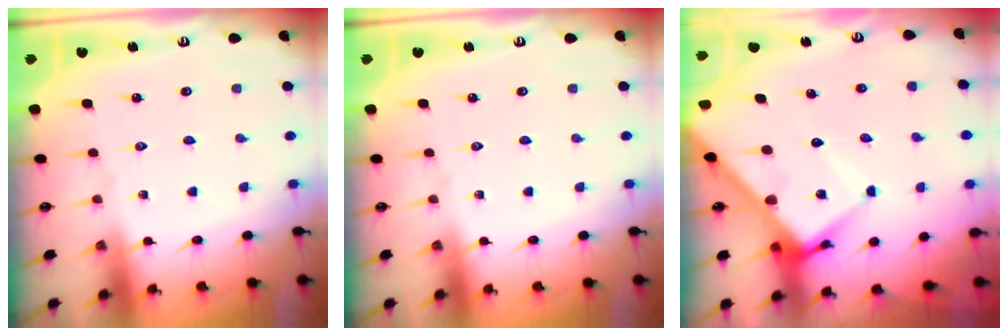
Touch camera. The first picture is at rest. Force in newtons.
{"total": 0.0}
{"total": 11.8, "press": 11.7, "slide": 1.1}